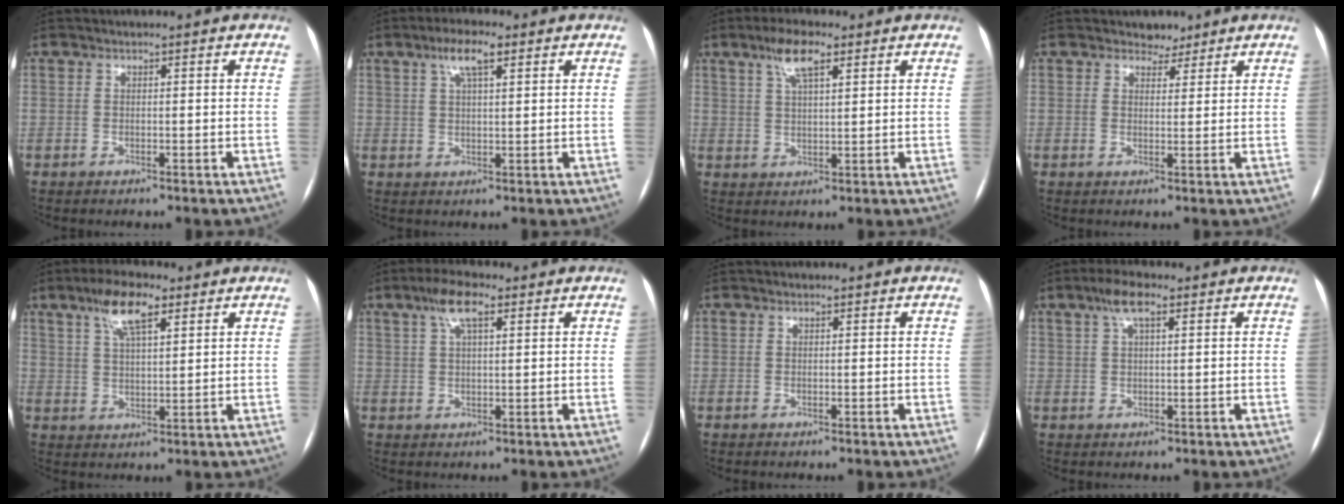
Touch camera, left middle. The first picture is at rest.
{"total": 5.2, "force": [2.8, 1.1, 4.2], "torque": [-0.084, 0.014, 0.050]}
{"total": 5.9, "force": [3.4, 1.4, 4.5], "torque": [-0.091, 0.012, 0.063]}
{"total": 2.7, "force": [2.2, 1.6, 0.3], "torque": [0.002, -0.001, 0.030]}
{"total": 7.6, "force": [4.4, 2.1, 5.8], "torque": [-0.115, 0.014, 0.081]}
{"total": 5.6, "force": [3.0, 1.4, 4.6], "torque": [-0.093, 0.018, 0.054]}
{"total": 0.0}
{"total": 4.5, "force": [2.5, 1.1, 3.6], "torque": [-0.074, 0.016, 0.047]}